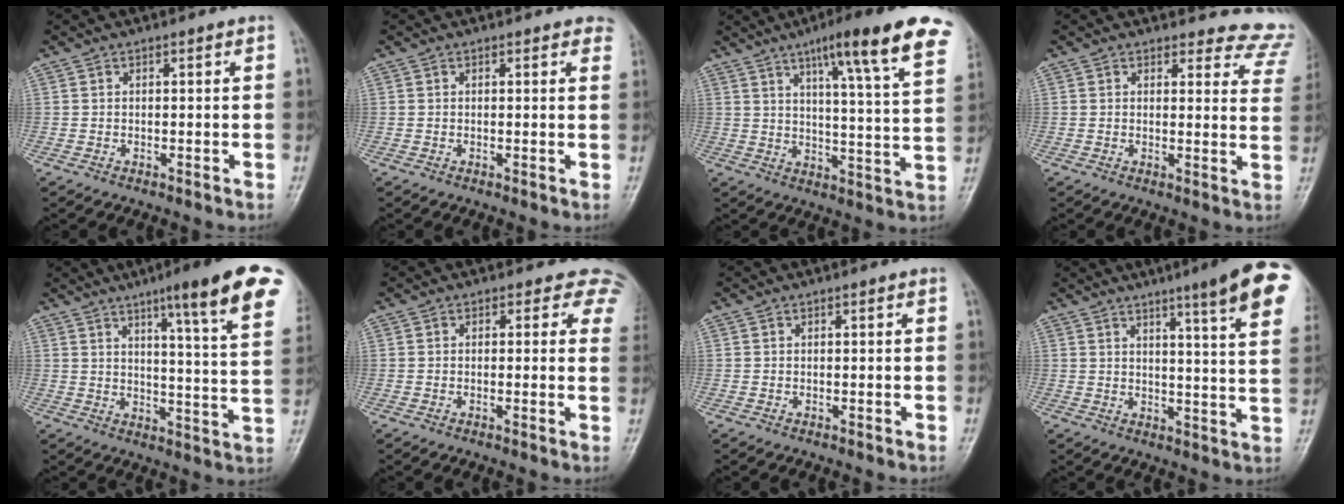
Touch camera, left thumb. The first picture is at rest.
{"total": 2.7, "force": [2.3, 1.2, 0.9], "torque": [0.013, -0.006, 0.007]}
{"total": 19.5, "force": [11.5, 2.3, 15.5], "torque": [-0.199, -0.035, 0.151]}
{"total": 10.8, "force": [10.3, 3.2, -0.5], "torque": [0.067, -0.087, 0.074]}
{"total": 18.3, "force": [10.6, 1.5, 14.8], "torque": [-0.180, -0.046, 0.133]}
{"total": 4.8, "force": [3.3, 3.1, 1.4], "torque": [0.022, -0.007, 0.007]}
{"total": 0.0}
{"total": 15.3, "force": [8.6, 1.3, 12.6], "torque": [-0.147, -0.037, 0.098]}